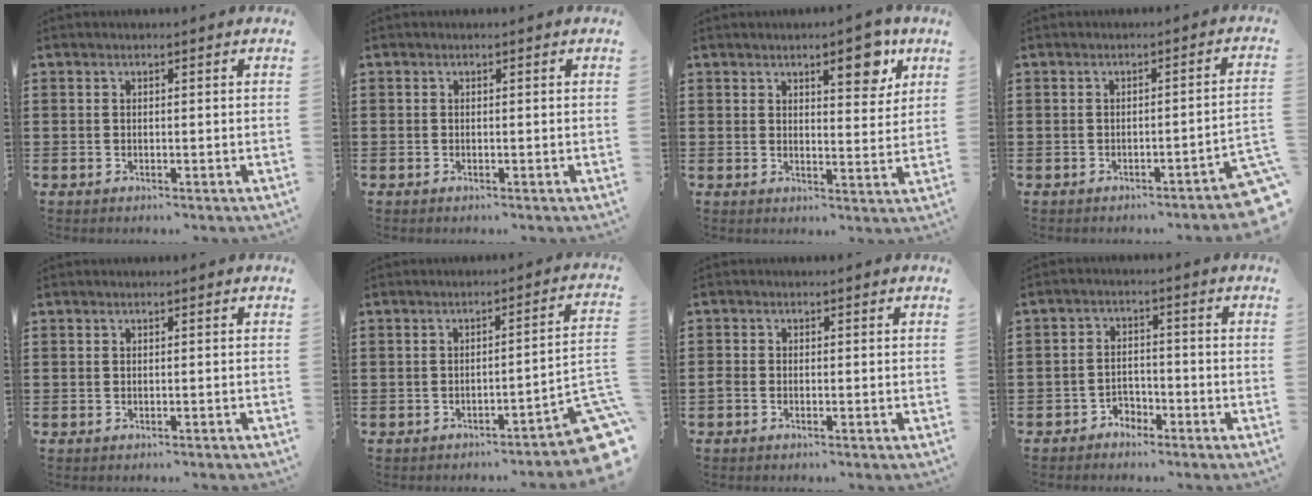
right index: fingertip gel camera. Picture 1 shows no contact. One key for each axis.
{"total": 0.0}
{"total": 7.1, "fx": 4.5, "fy": 2.5, "fz": 4.9, "tx": -0.067, "ty": -0.008, "tz": 0.070}
{"total": 2.3, "fx": -1.8, "fy": -0.1, "fz": 1.4, "tx": -0.025, "ty": -0.005, "tz": -0.038}
{"total": 0.0}
{"total": 4.8, "fx": -3.2, "fy": 0.3, "fz": 3.6, "tx": -0.045, "ty": -0.022, "tz": -0.064}
{"total": 0.7, "fx": -0.6, "fy": 0.4, "fz": 0.3, "tx": -0.008, "ty": -0.002, "tz": -0.011}
{"total": 2.9, "fx": -2.4, "fy": 1.7, "fz": 0.1, "tx": -0.012, "ty": 0.006, "tz": -0.052}